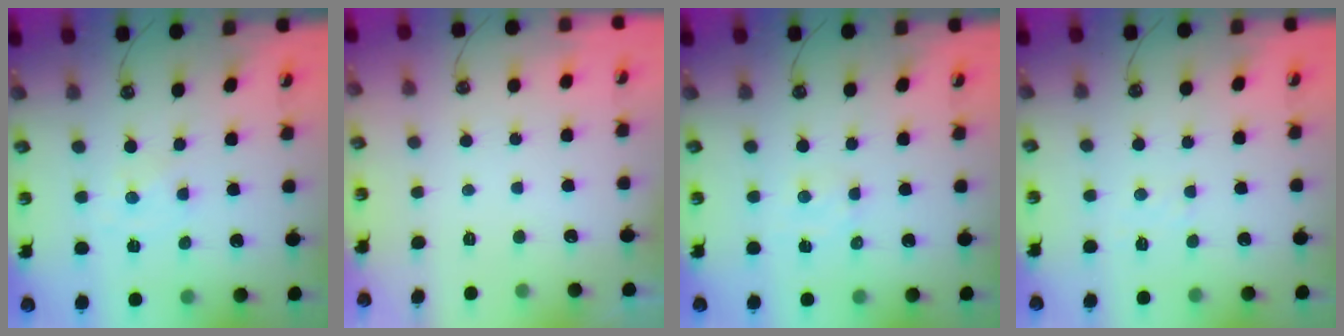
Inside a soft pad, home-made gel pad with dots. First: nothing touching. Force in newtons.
{"total": 0.0}
{"total": 2.6, "press": 2.6, "slide": 0.4}
{"total": 2.5, "press": 2.5, "slide": 0.4}